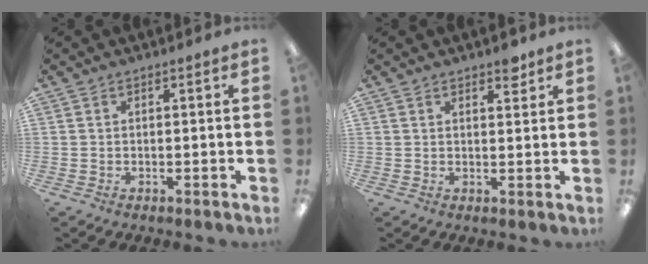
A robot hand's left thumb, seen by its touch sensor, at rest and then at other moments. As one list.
[{"total": 3.0, "force": [2.4, 1.1, 1.3], "torque": [-0.005, -0.013, 0.039]}]